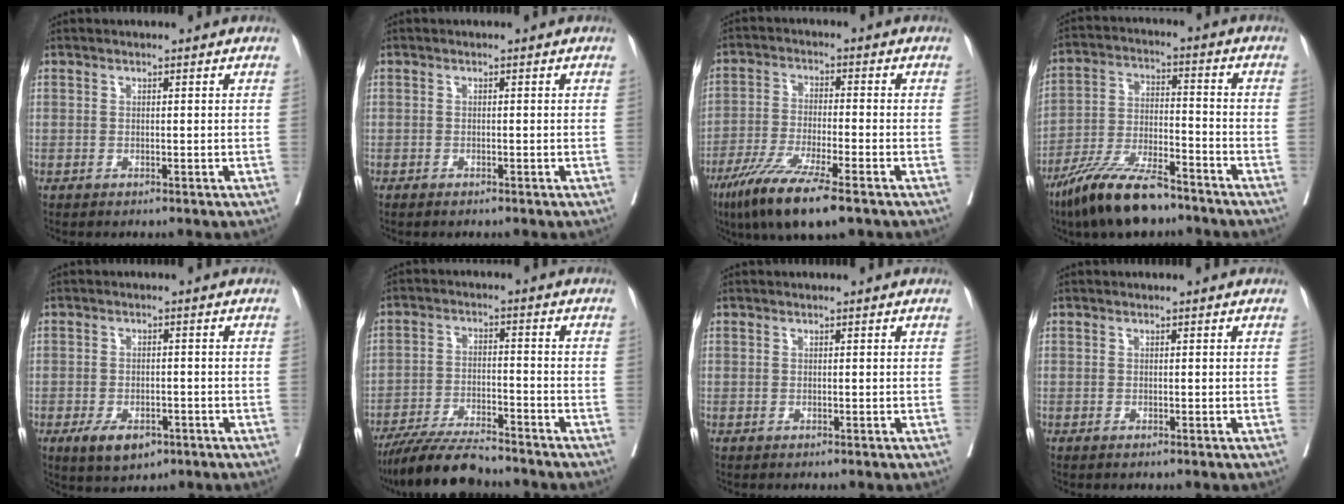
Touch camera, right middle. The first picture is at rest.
{"total": 0.7, "force": [-0.6, 0.2, 0.3], "torque": [-0.008, -0.002, -0.011]}
{"total": 11.2, "force": [-7.3, 0.9, 8.5], "torque": [-0.159, -0.032, -0.128]}
{"total": 13.0, "force": [-10.0, 2.8, 7.8], "torque": [-0.145, -0.016, -0.185]}
{"total": 5.5, "force": [-3.0, 2.9, 3.5], "torque": [-0.057, -0.001, -0.043]}
{"total": 10.3, "force": [-9.2, 1.0, 4.3], "torque": [-0.071, -0.020, -0.165]}
{"total": 0.0}
{"total": 0.0}